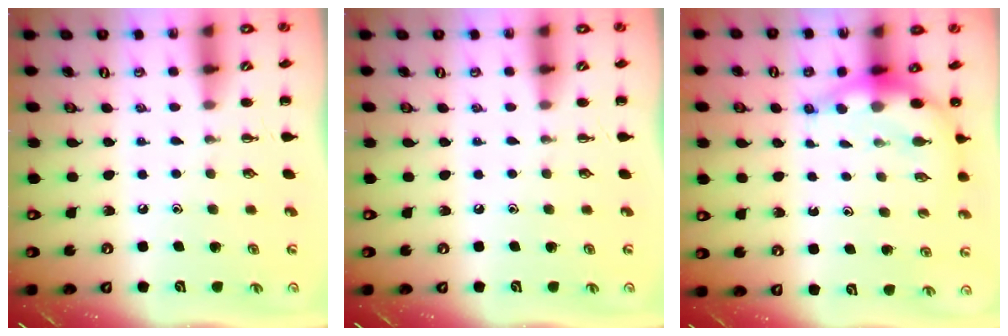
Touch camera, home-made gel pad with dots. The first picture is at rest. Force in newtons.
{"total": 0.0}
{"total": 6.6, "press": 6.4, "slide": 1.6}